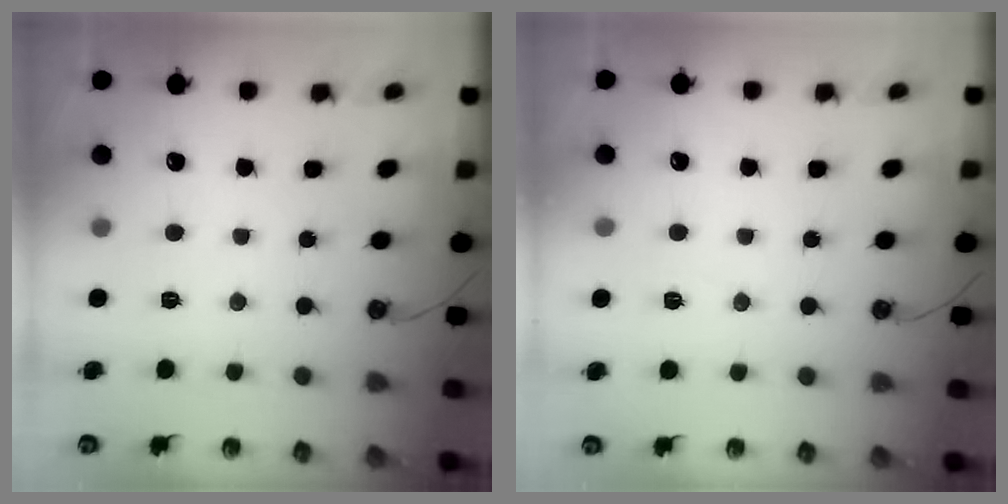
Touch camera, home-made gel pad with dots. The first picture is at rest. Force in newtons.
{"total": 6.2, "press": 4.4, "slide": 4.4}